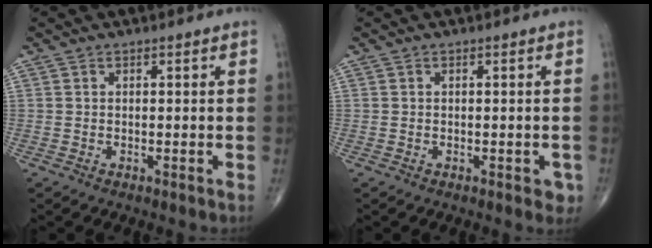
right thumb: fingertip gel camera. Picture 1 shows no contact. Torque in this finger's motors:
{"motor_torque": [0.88, 0.13, -0.14, -0.06, 0.03]}